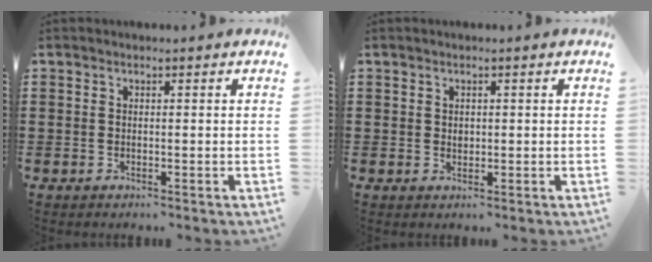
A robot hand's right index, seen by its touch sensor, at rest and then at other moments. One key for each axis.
{"total": 1.0, "fx": 0.3, "fy": 0.8, "fz": 0.5, "tx": -0.013, "ty": 0.005, "tz": 0.005}